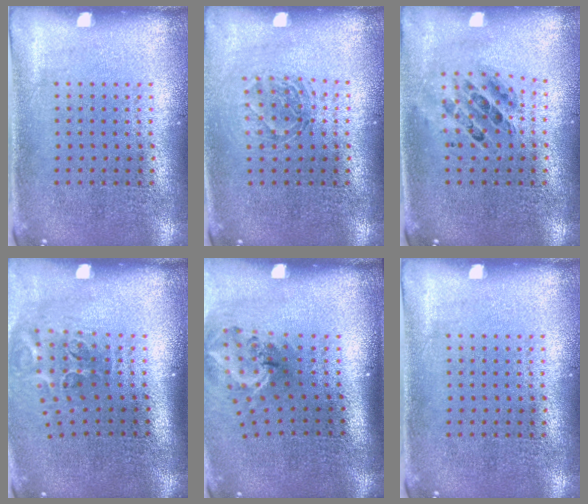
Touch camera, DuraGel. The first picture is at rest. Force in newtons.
{"total": 1.4, "press": 1.2, "slide": 0.7}
{"total": 0.7, "press": 0.6, "slide": 0.2}
{"total": 2.0, "press": 1.2, "slide": 1.7}
{"total": 1.8, "press": 1.2, "slide": 1.4}
{"total": 0.0}